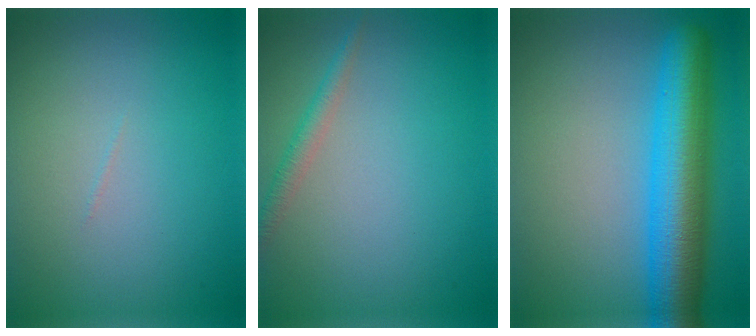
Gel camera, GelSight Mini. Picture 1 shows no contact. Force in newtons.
{"total": 1.6, "press": 1.6, "slide": 0.1}
{"total": 9.0, "press": 9.0, "slide": 0.2}